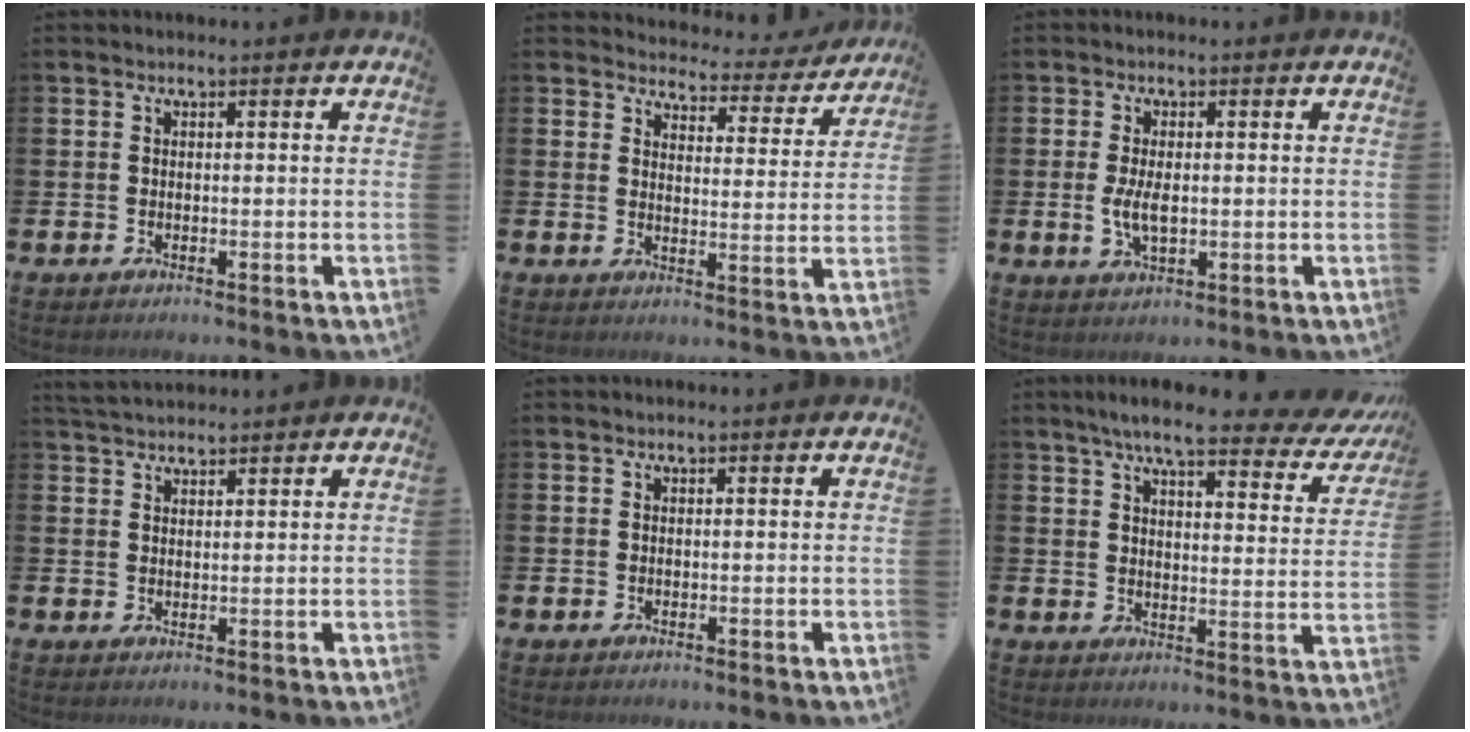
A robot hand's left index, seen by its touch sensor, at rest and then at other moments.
{"total": 3.9, "force": [3.7, 1.2, 0.3], "torque": [-0.012, -0.037, 0.056]}
{"total": 3.7, "force": [0.0, 1.9, 3.2], "torque": [-0.069, 0.003, -0.004]}
{"total": 3.2, "force": [3.1, 0.6, 0.4], "torque": [-0.014, -0.009, 0.058]}
{"total": 0.0}
{"total": 7.1, "force": [5.9, 1.1, 3.7], "torque": [-0.083, -0.032, 0.097]}